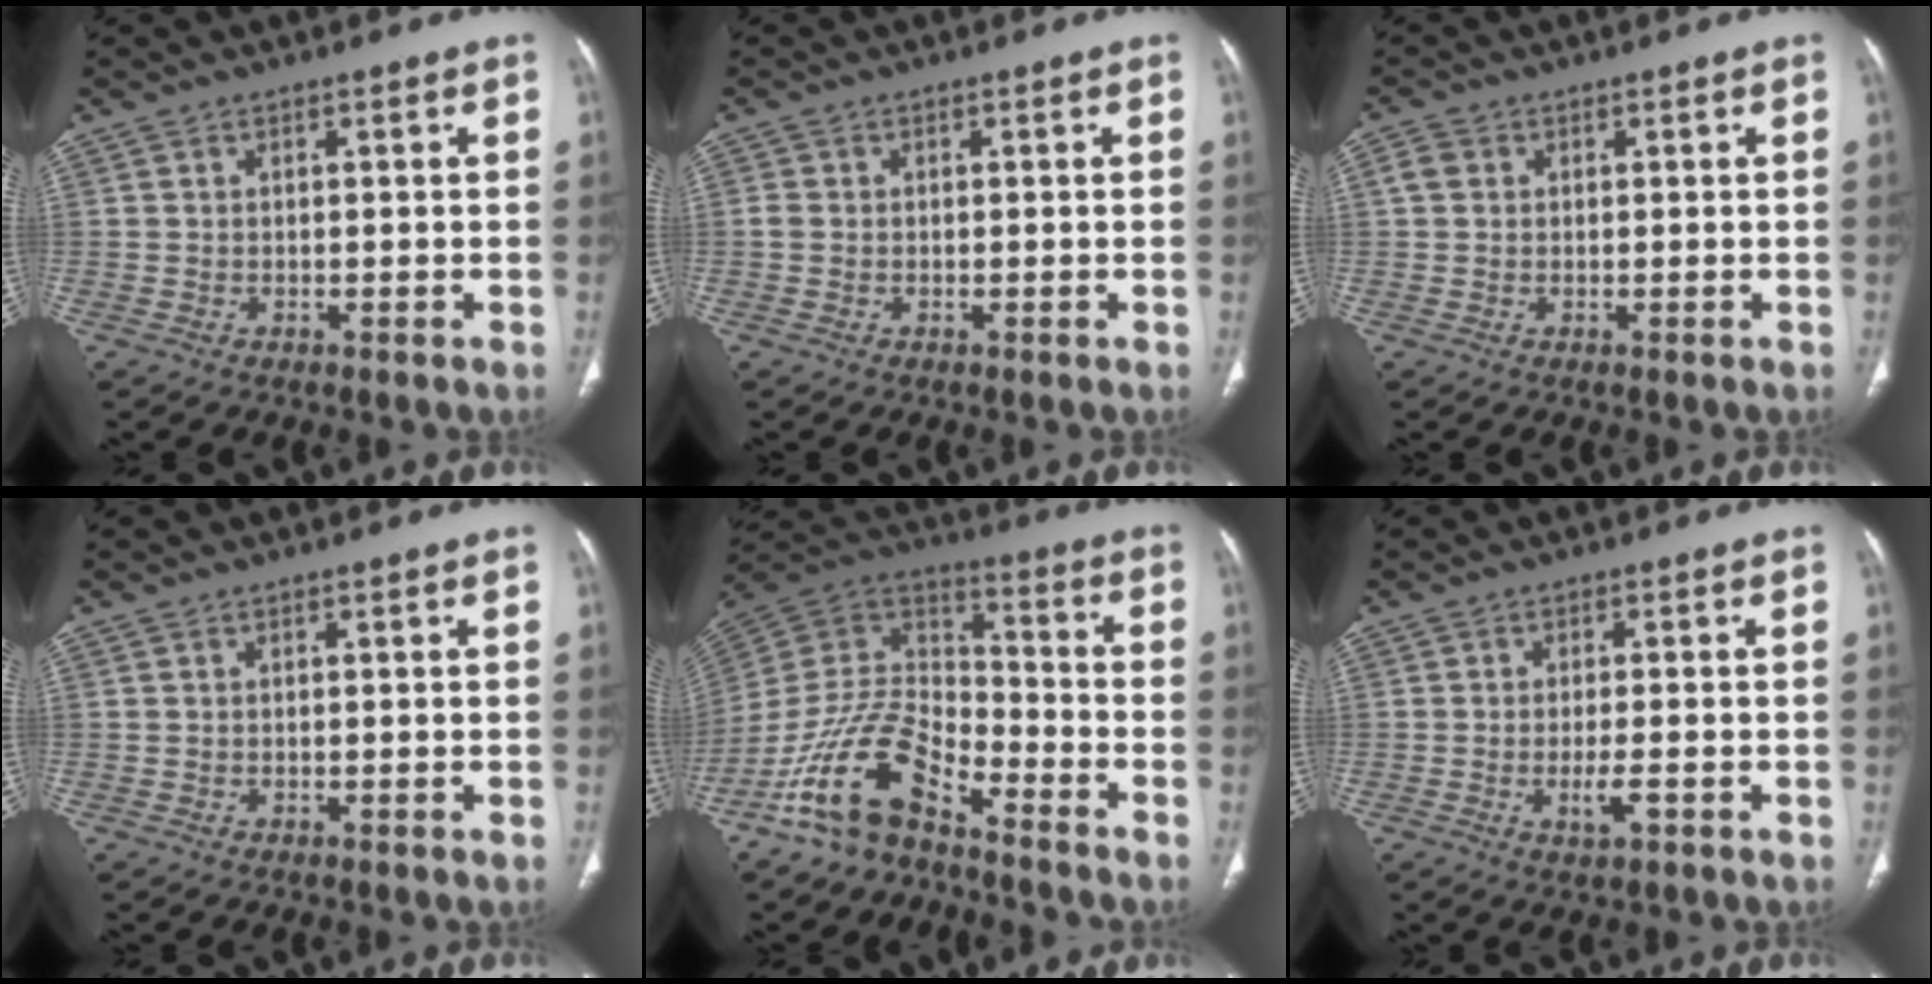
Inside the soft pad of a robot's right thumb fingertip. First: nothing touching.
{"total": 1.1, "force": [-0.1, 1.0, 0.6], "torque": [-0.012, 0.001, -0.002]}
{"total": 2.4, "force": [0.5, 2.1, 1.1], "torque": [-0.020, 0.006, 0.007]}
{"total": 0.0}
{"total": 14.7, "force": [-10.1, 6.3, 8.6], "torque": [-0.148, 0.085, -0.198]}
{"total": 3.5, "force": [-1.2, 1.0, 3.2], "torque": [-0.059, -0.003, -0.022]}